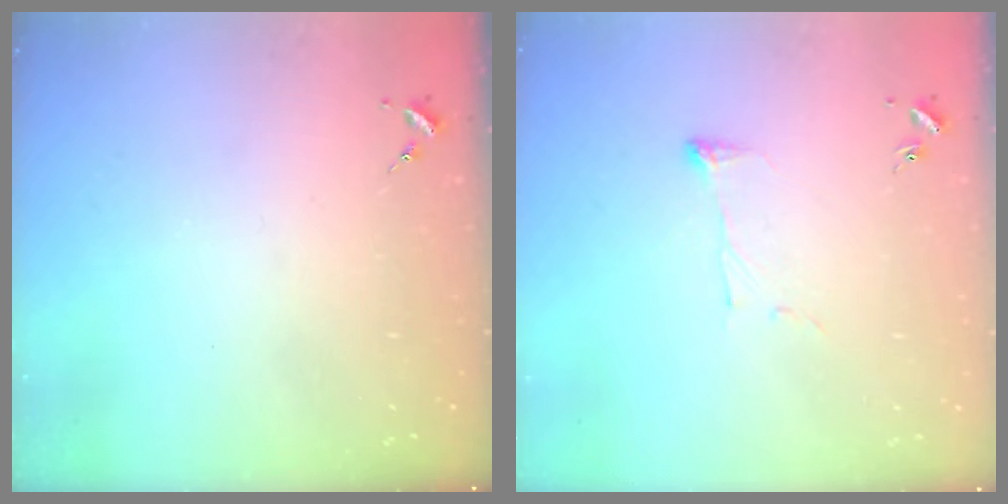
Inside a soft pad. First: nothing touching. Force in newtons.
{"total": 6.4, "press": 6.4, "slide": 0.6}